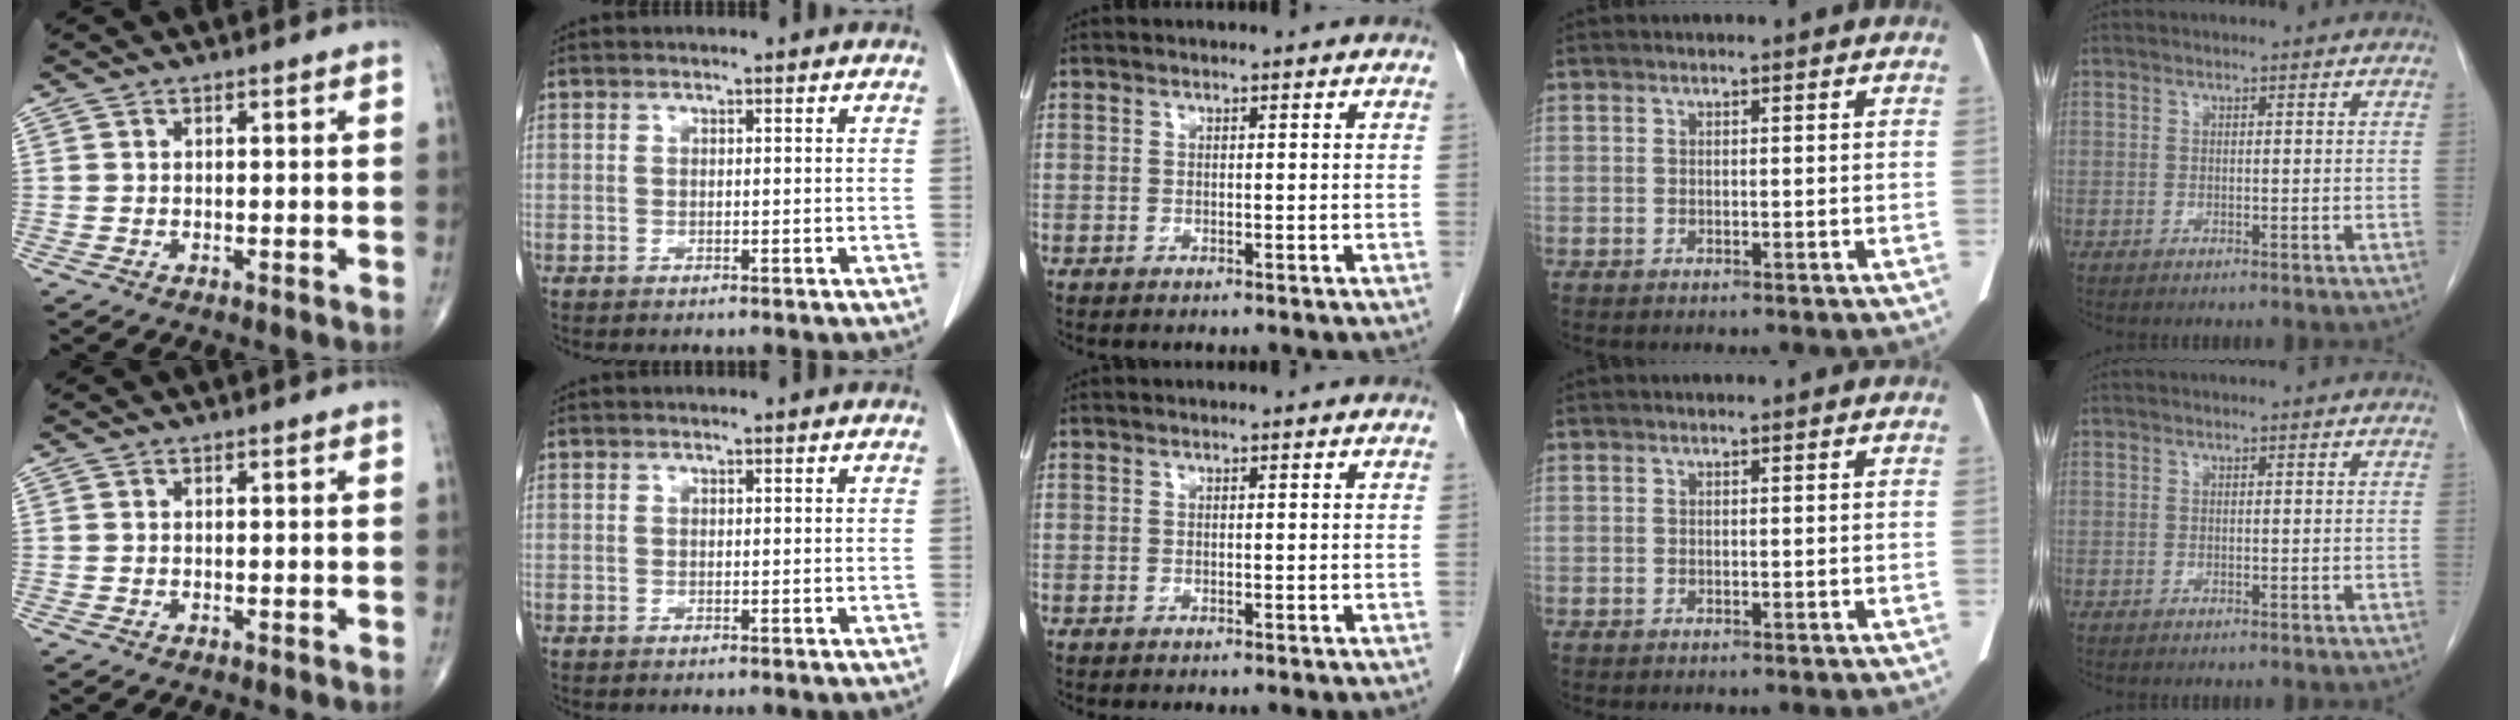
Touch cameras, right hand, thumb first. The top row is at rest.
{}